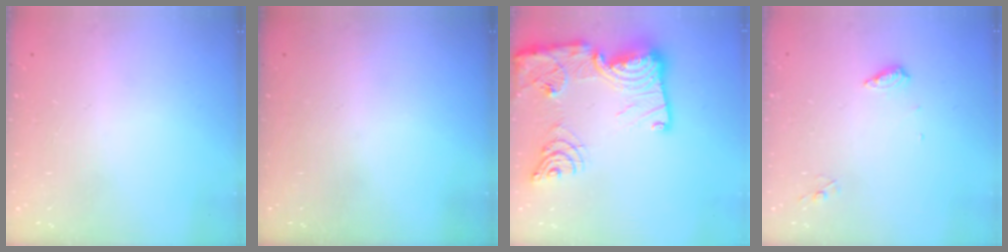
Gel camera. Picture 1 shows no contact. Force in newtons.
{"total": 0.0}
{"total": 25.2, "press": 25.1, "slide": 2.6}
{"total": 6.3, "press": 6.2, "slide": 0.6}